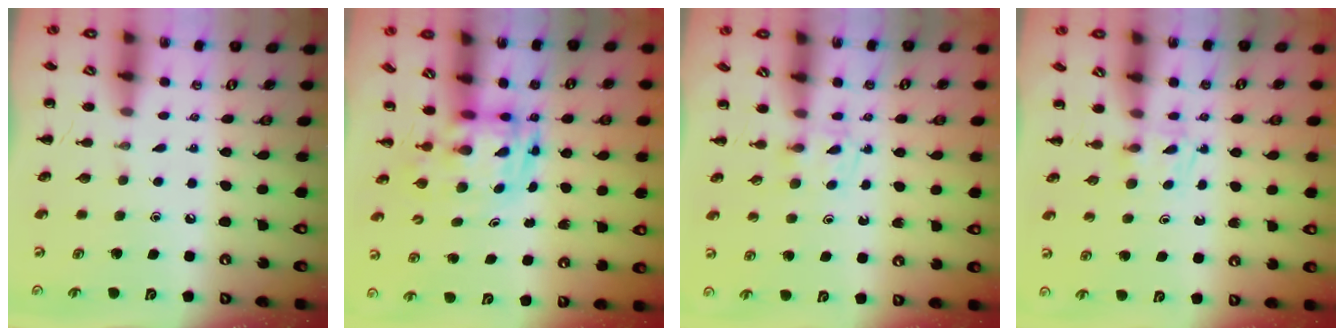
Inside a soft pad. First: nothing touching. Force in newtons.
{"total": 3.5, "press": 3.4, "slide": 0.7}
{"total": 2.3, "press": 2.0, "slide": 1.0}
{"total": 2.4, "press": 2.1, "slide": 1.1}